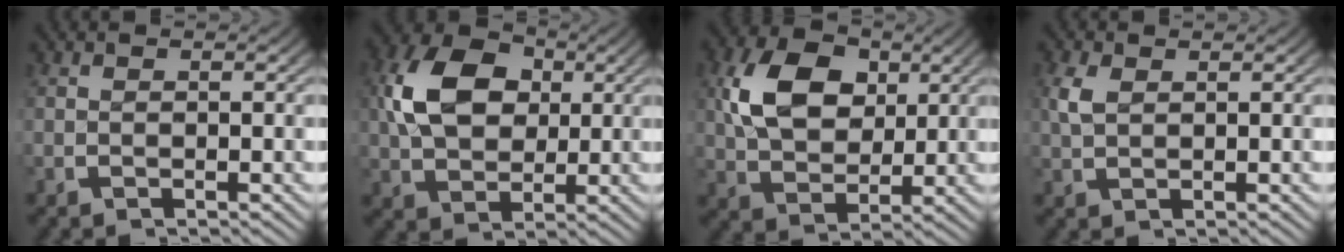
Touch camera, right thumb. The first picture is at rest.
{"total": 11.0, "force": [2.2, 7.8, 7.5], "torque": [-0.166, -0.017, 0.050]}
{"total": 9.8, "force": [2.0, 6.7, 6.9], "torque": [-0.144, -0.020, 0.043]}
{"total": 2.0, "force": [0.9, 1.1, 1.4], "torque": [-0.037, 0.003, 0.023]}